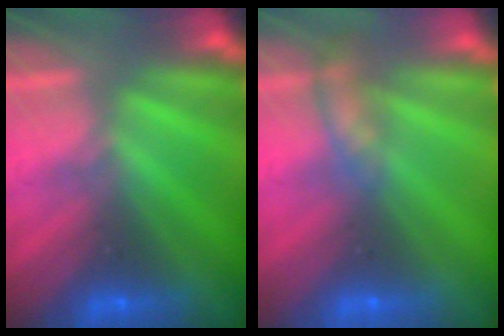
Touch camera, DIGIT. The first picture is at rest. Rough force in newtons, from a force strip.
{"total": 2.3}